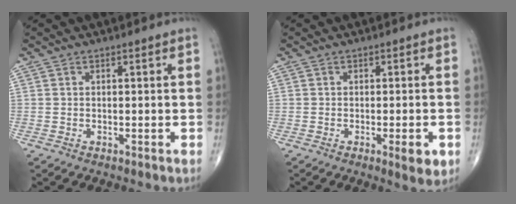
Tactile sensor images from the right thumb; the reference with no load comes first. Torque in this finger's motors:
{"motor_torque": [1.03, 0.56, -0.11, -0.10, 0.11]}